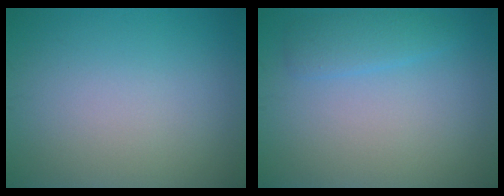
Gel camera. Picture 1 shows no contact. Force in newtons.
{"total": 1.9, "press": 1.9, "slide": 0.2}